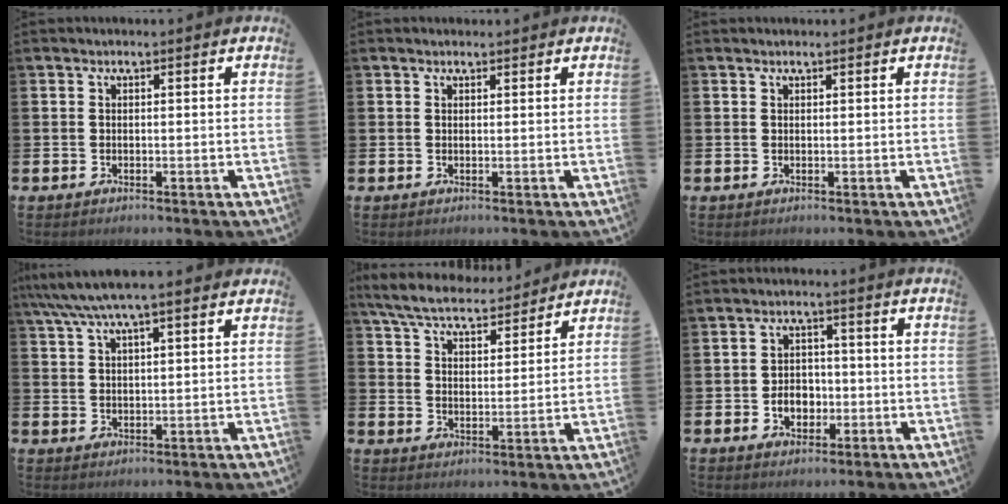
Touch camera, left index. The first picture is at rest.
{"total": 0.8, "force": [0.7, 0.3, 0.1], "torque": [0.012, -0.002, 0.010]}
{"total": 0.6, "force": [0.5, 0.1, 0.1], "torque": [0.013, -0.004, 0.007]}
{"total": 6.5, "force": [5.3, 1.1, 3.6], "torque": [-0.077, -0.009, 0.095]}
{"total": 6.6, "force": [6.3, 1.3, 1.6], "torque": [-0.058, -0.034, 0.111]}
{"total": 3.8, "force": [-1.0, 3.0, 2.2], "torque": [-0.025, -0.003, -0.028]}